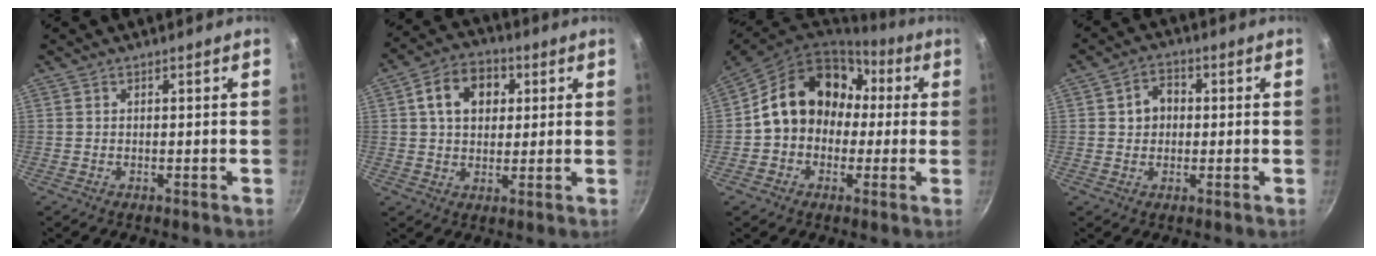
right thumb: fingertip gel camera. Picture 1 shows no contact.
{"total": 10.4, "force": [2.9, 7.7, 6.4], "torque": [-0.082, 0.009, 0.035]}
{"total": 17.3, "force": [1.5, 14.1, 9.9], "torque": [-0.128, 0.058, 0.018]}
{"total": 5.1, "force": [0.5, 4.3, 2.8], "torque": [-0.016, 0.009, 0.002]}